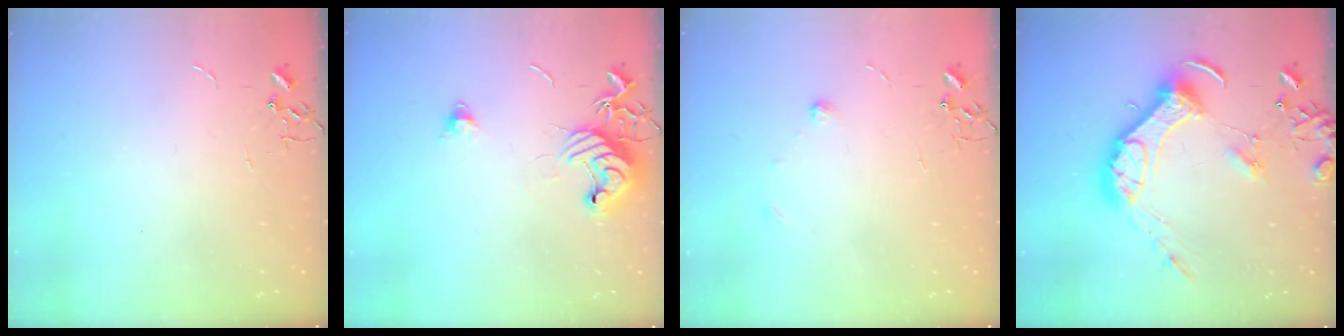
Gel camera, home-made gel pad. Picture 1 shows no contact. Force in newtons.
{"total": 11.4, "press": 11.4, "slide": 0.7}
{"total": 4.9, "press": 4.8, "slide": 1.1}
{"total": 16.4, "press": 16.3, "slide": 2.3}